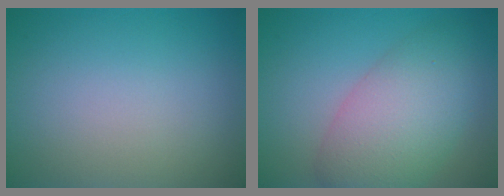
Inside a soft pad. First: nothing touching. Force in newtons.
{"total": 7.3, "press": 7.3, "slide": 0.3}